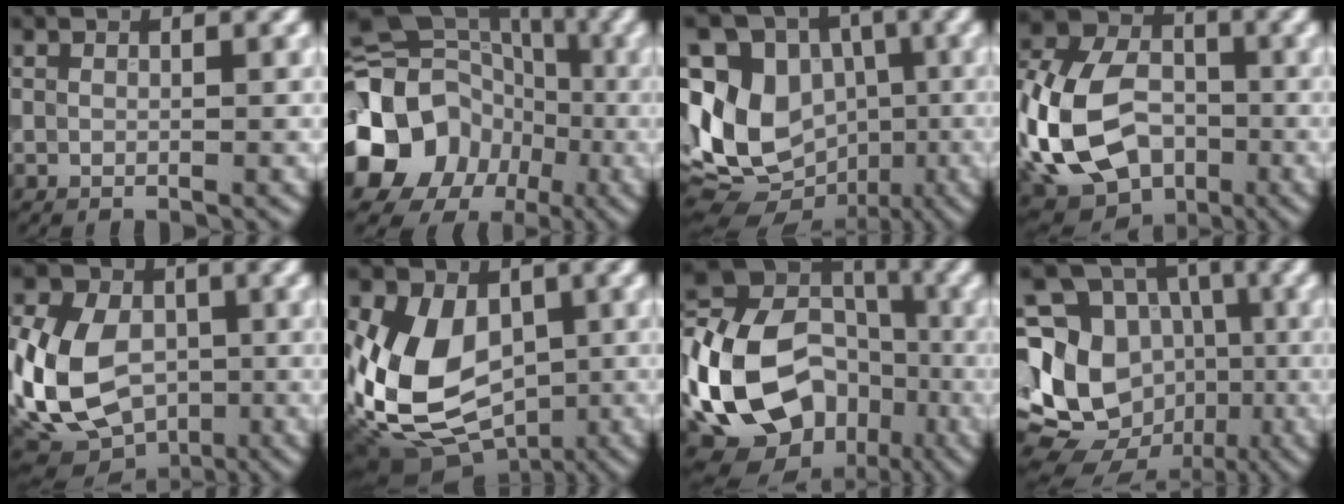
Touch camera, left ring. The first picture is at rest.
{"total": 20.5, "force": [-5.9, 18.1, 7.4], "torque": [-0.162, -0.023, -0.143]}
{"total": 11.4, "force": [-1.5, 9.2, 6.5], "torque": [-0.127, 0.007, -0.043]}
{"total": 15.9, "force": [-3.5, 12.1, 9.8], "torque": [-0.205, -0.017, -0.082]}
{"total": 12.6, "force": [-1.9, 9.6, 7.9], "torque": [-0.164, -0.011, -0.039]}
{"total": 12.5, "force": [-1.7, 9.1, 8.4], "torque": [-0.158, -0.013, -0.025]}
{"total": 18.1, "force": [-5.1, 13.8, 10.6], "torque": [-0.239, -0.001, -0.087]}
{"total": 16.4, "force": [-2.5, 14.2, 7.7], "torque": [-0.193, 0.019, -0.045]}